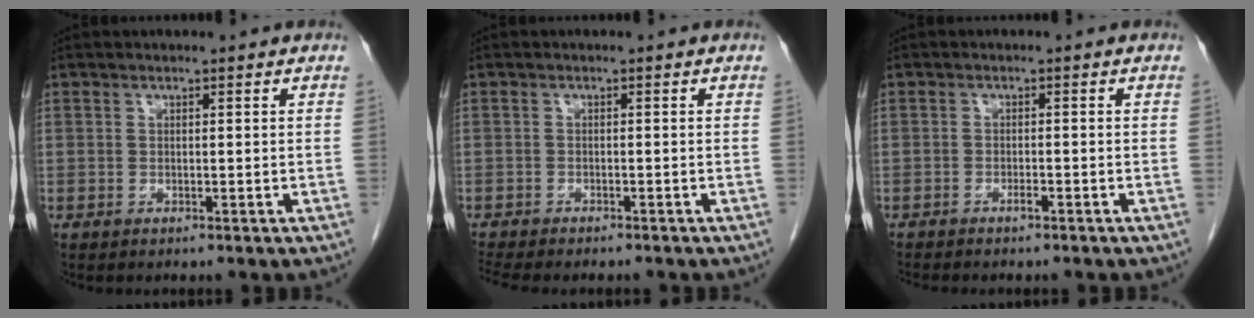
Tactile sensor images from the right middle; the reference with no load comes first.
{"total": 8.1, "force": [-7.2, 1.6, 3.4], "torque": [-0.056, -0.007, -0.104]}
{"total": 1.8, "force": [-1.5, 0.0, 1.0], "torque": [-0.020, -0.003, -0.019]}